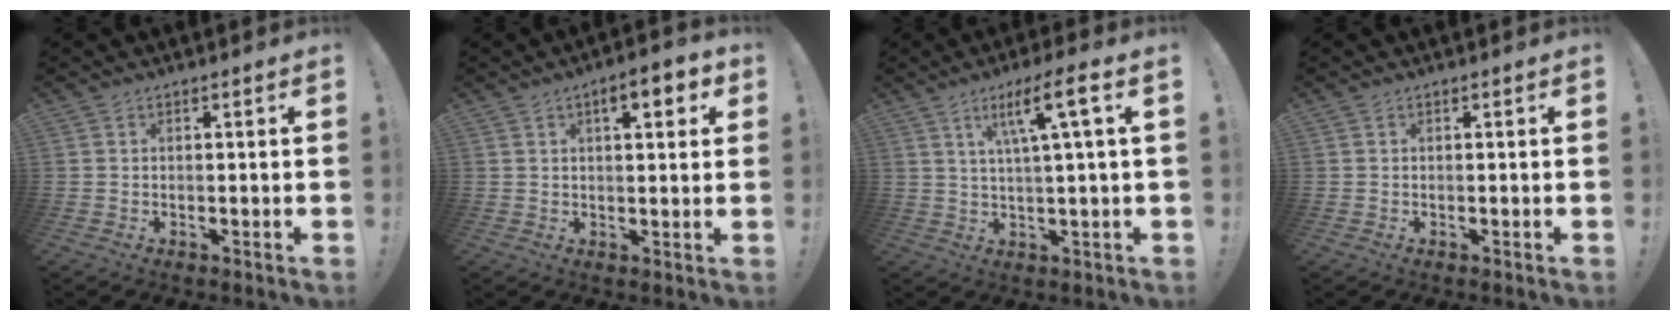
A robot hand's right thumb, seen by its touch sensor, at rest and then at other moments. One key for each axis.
{"total": 7.0, "fx": 3.1, "fy": 2.3, "fz": 5.8, "tx": -0.074, "ty": -0.009, "tz": 0.045}
{"total": 10.1, "fx": 3.4, "fy": 0.1, "fz": 9.6, "tx": -0.169, "ty": -0.001, "tz": 0.045}
{"total": 0.0}